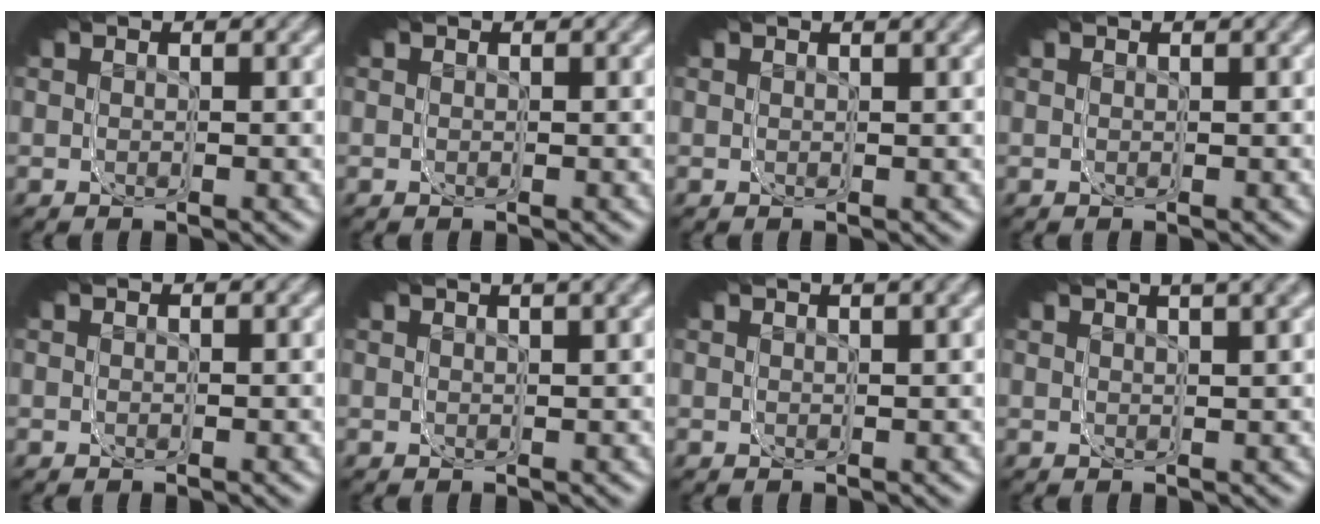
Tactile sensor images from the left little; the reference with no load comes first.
{"total": 0.0}
{"total": 0.6, "force": [0.3, -0.5, 0.0], "torque": [-0.004, 0.002, 0.006]}
{"total": 0.0}
{"total": 0.0}
{"total": 1.0, "force": [0.8, -0.5, 0.5], "torque": [-0.012, 0.004, 0.013]}
{"total": 0.8, "force": [0.5, -0.5, 0.3], "torque": [-0.009, 0.002, 0.010]}
{"total": 1.6, "force": [1.5, -0.5, 0.5], "torque": [-0.017, 0.006, 0.023]}